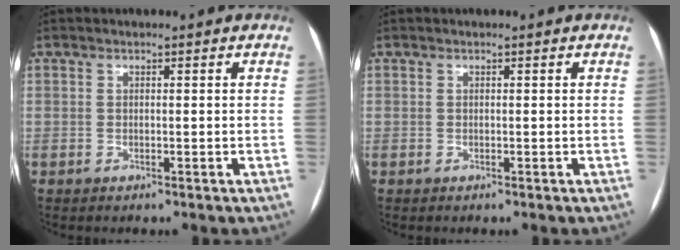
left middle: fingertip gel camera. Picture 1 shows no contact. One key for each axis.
{"total": 0.0}